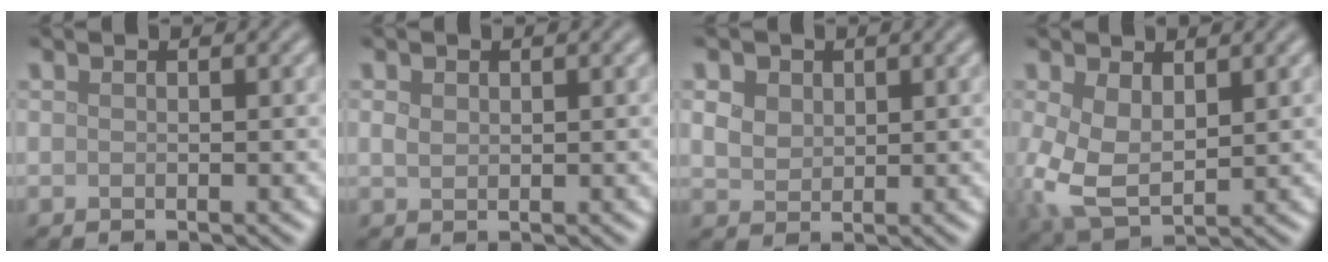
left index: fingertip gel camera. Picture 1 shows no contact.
{"total": 1.0, "force": [0.4, 0.8, 0.5], "torque": [-0.012, 0.000, 0.008]}
{"total": 4.0, "force": [2.0, 2.9, 2.0], "torque": [-0.054, 0.013, 0.029]}
{"total": 5.4, "force": [0.3, 3.3, 4.2], "torque": [-0.115, -0.007, 0.010]}